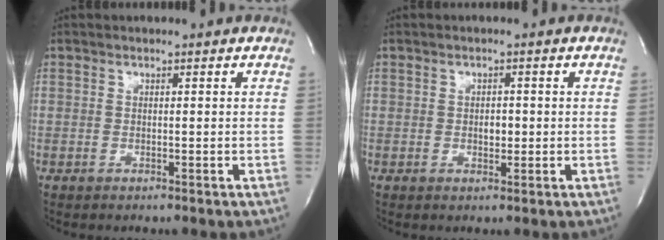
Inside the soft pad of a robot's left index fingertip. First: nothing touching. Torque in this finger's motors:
{"motor_torque": [0.10, 0.04, 0.00, 0.02]}